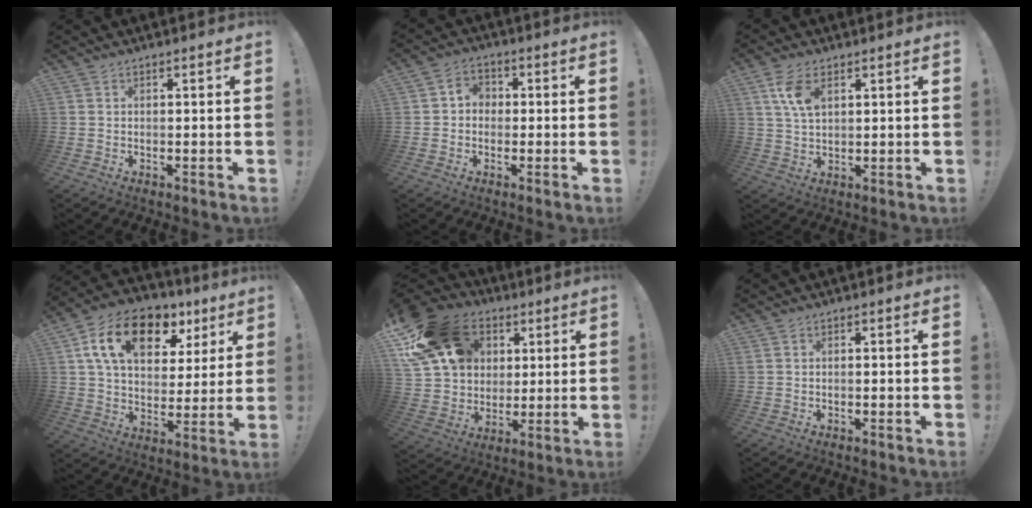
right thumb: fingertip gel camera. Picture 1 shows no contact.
{"total": 4.4, "force": [-0.6, 3.8, 2.1], "torque": [-0.043, 0.014, -0.010]}
{"total": 7.5, "force": [3.3, 3.8, 5.5], "torque": [-0.110, -0.007, 0.061]}
{"total": 18.2, "force": [8.7, 11.0, 11.6], "torque": [-0.193, -0.030, 0.156]}
{"total": 21.5, "force": [9.0, 16.2, 10.9], "torque": [-0.175, -0.026, 0.196]}
{"total": 0.6, "force": [-0.4, 0.2, 0.5], "torque": [-0.017, 0.006, -0.005]}